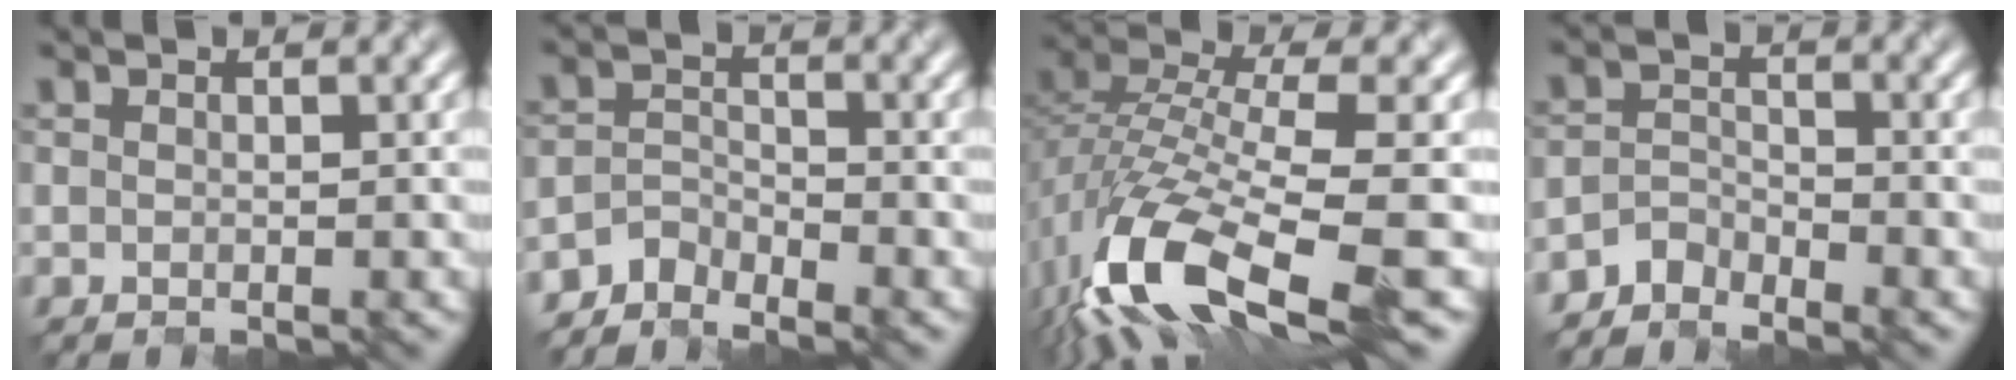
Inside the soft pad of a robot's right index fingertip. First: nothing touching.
{"total": 2.5, "force": [-2.4, 0.7, 0.2], "torque": [-0.002, 0.003, -0.056]}
{"total": 12.1, "force": [-5.7, 4.1, 9.8], "torque": [-0.202, -0.011, -0.110]}
{"total": 2.3, "force": [-2.2, 0.7, 0.1], "torque": [0.000, 0.005, -0.050]}